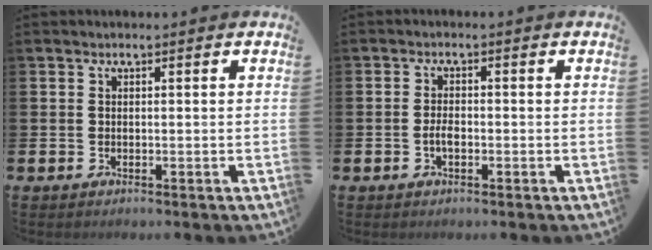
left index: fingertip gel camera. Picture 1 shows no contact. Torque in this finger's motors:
{"motor_torque": [0.54, 0.26, 0.01, 0.02]}